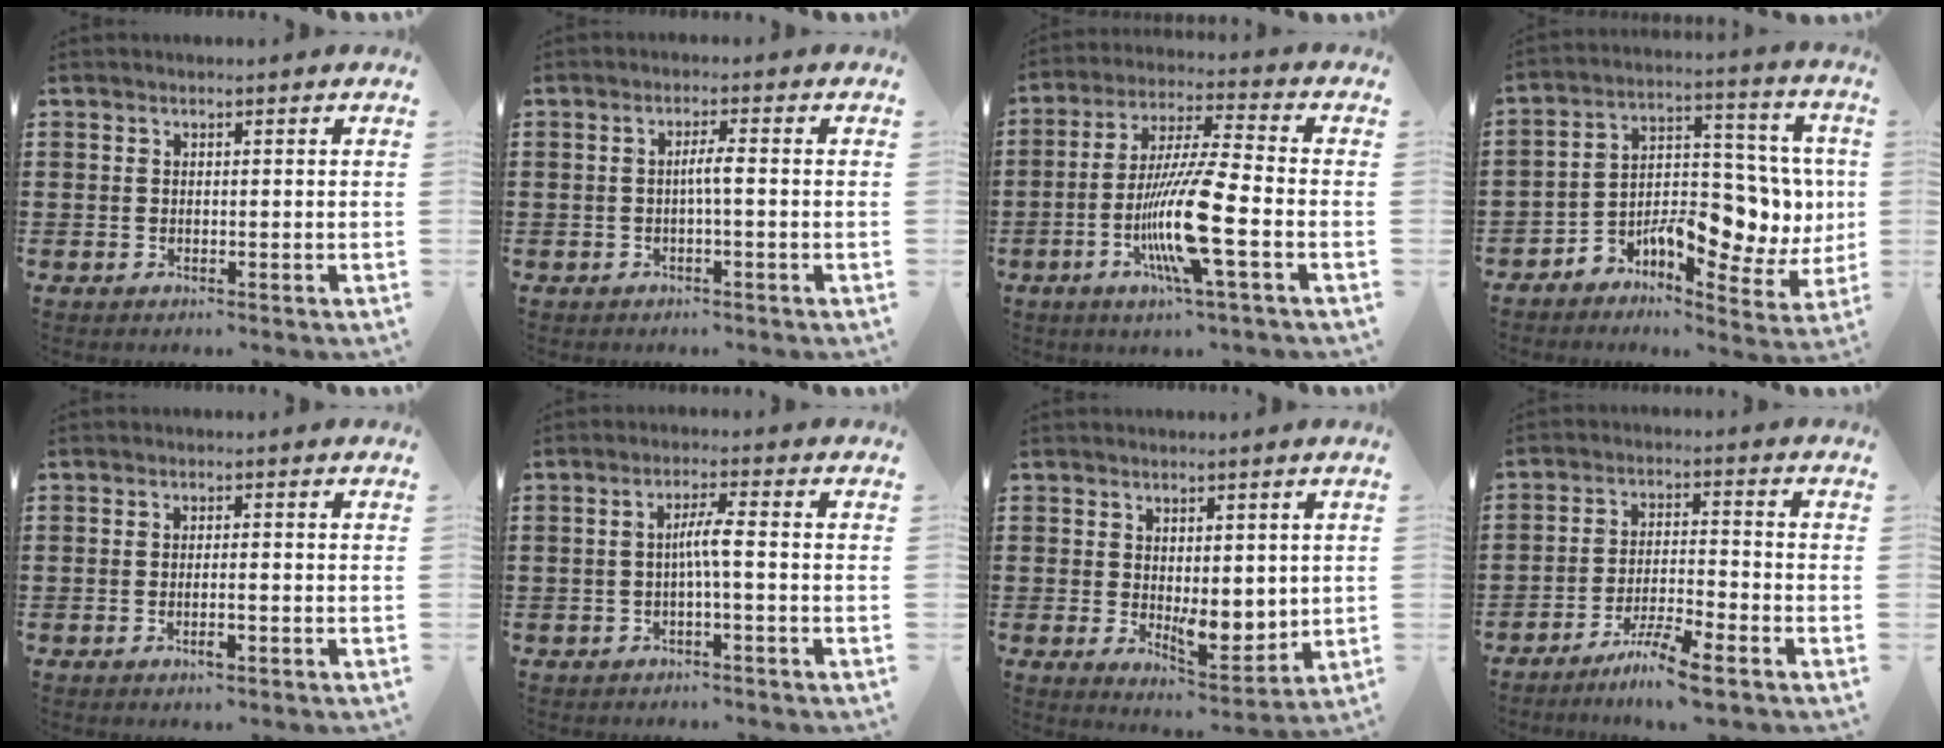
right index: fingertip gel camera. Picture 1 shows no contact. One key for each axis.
{"total": 2.3, "fx": -0.4, "fy": 0.1, "fz": 2.3, "tx": -0.043, "ty": 0.000, "tz": -0.009}
{"total": 13.1, "fx": -4.2, "fy": 1.1, "fz": 12.4, "tx": -0.260, "ty": -0.016, "tz": -0.089}
{"total": 8.7, "fx": -2.8, "fy": 5.2, "fz": 6.3, "tx": -0.092, "ty": -0.004, "tz": -0.047}
{"total": 2.0, "fx": -0.9, "fy": 0.4, "fz": 1.7, "tx": -0.028, "ty": -0.001, "tz": -0.017}
{"total": 3.4, "fx": -0.6, "fy": 0.0, "fz": 3.3, "tx": -0.062, "ty": -0.001, "tz": -0.014}
{"total": 4.5, "fx": 1.1, "fy": 2.9, "fz": 3.3, "tx": -0.051, "ty": -0.007, "tz": 0.020}
{"total": 6.1, "fx": -5.0, "fy": -0.1, "fz": 3.5, "tx": -0.079, "ty": -0.009, "tz": -0.098}